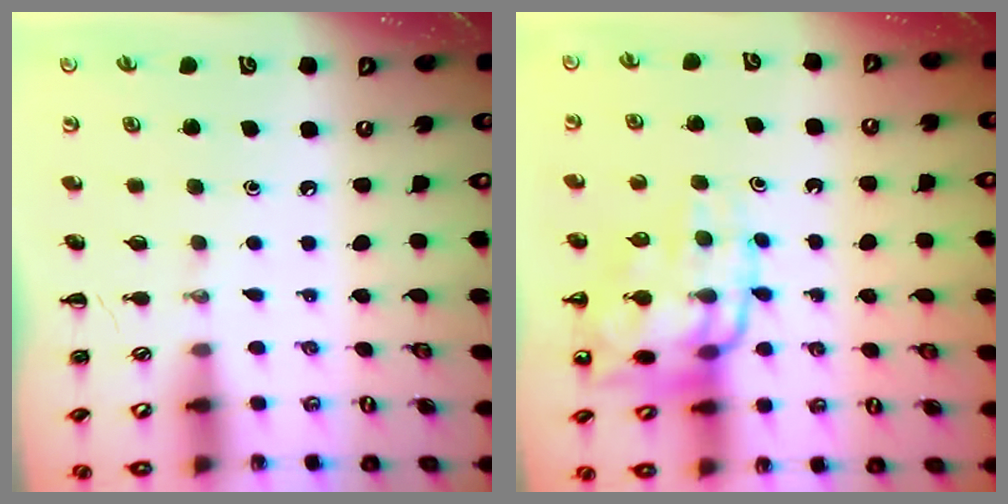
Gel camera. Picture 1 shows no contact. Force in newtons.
{"total": 15.0, "press": 14.8, "slide": 2.2}